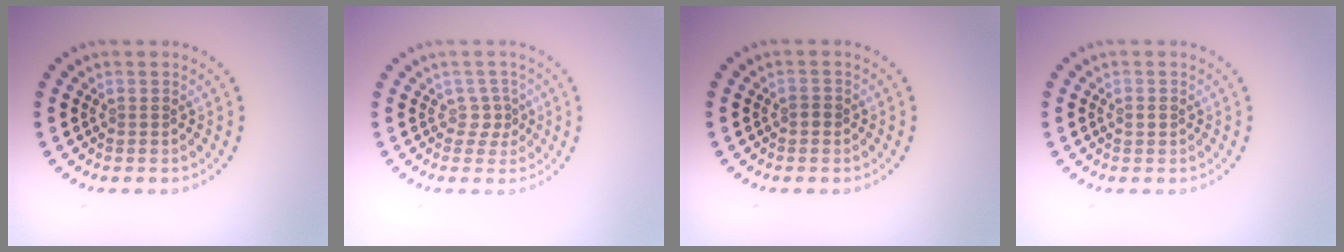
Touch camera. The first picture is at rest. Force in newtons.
{"total": 1.3, "press": 0.9, "slide": 0.9}
{"total": 0.8, "press": 0.7, "slide": 0.2}
{"total": 1.0, "press": 1.0, "slide": 0.1}